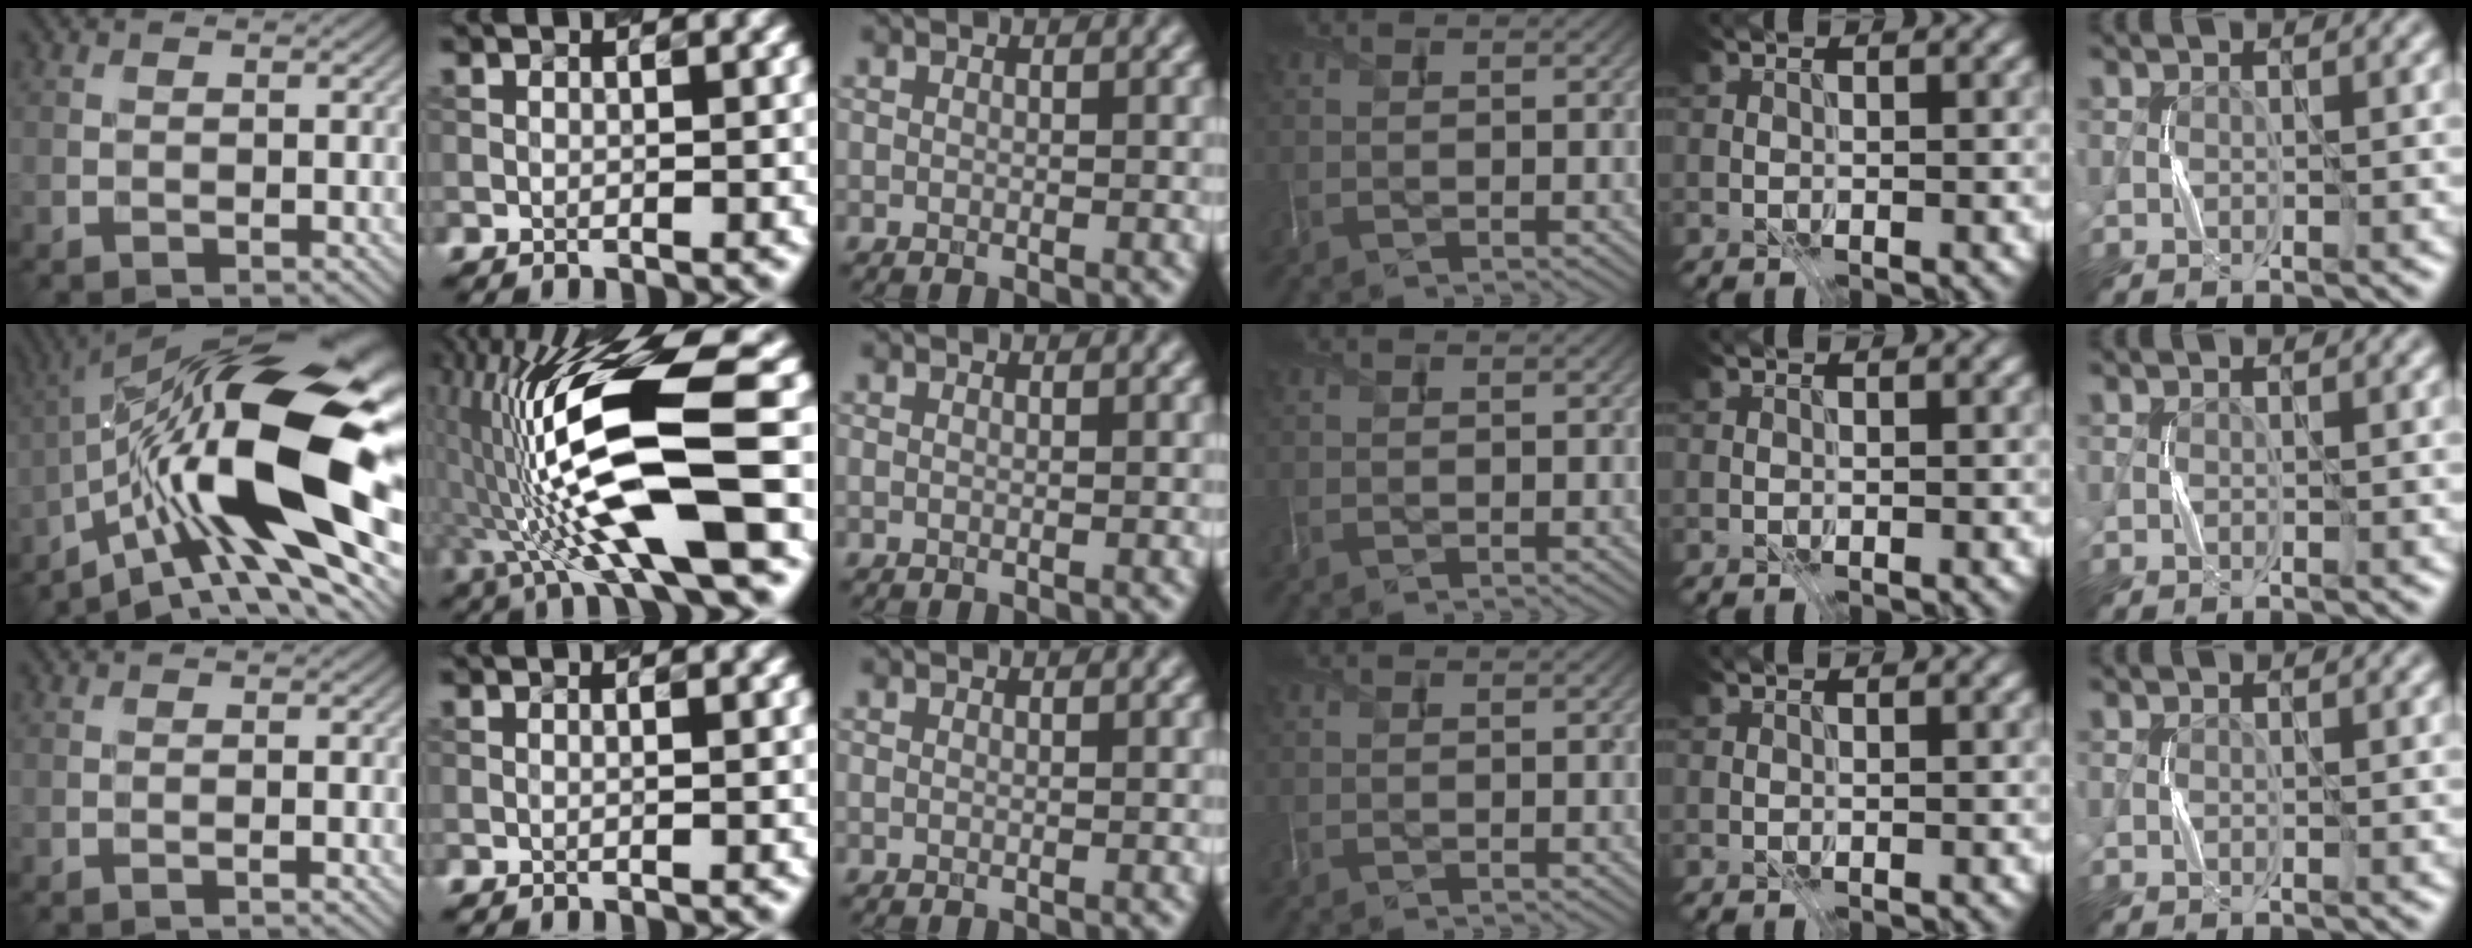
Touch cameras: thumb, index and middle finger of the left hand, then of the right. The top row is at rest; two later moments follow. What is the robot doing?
{"motion": "press", "object": "grip strengthener"}